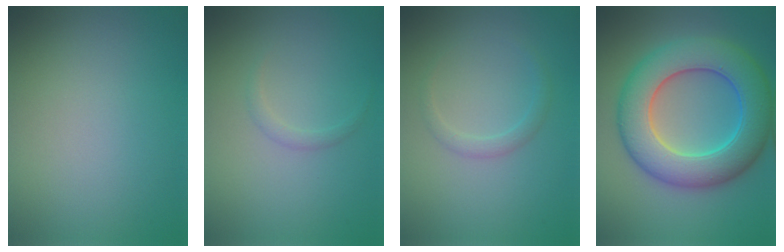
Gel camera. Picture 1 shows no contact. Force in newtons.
{"total": 0.8, "press": 0.8, "slide": 0.0}
{"total": 1.3, "press": 1.3, "slide": 0.1}
{"total": 9.7, "press": 9.7, "slide": 0.1}